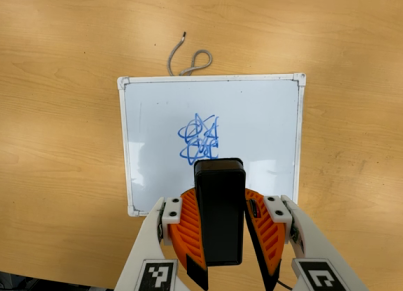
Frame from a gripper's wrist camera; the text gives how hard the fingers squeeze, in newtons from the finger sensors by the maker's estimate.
{"total": 8.9, "left": 8.8, "right": 8.9}